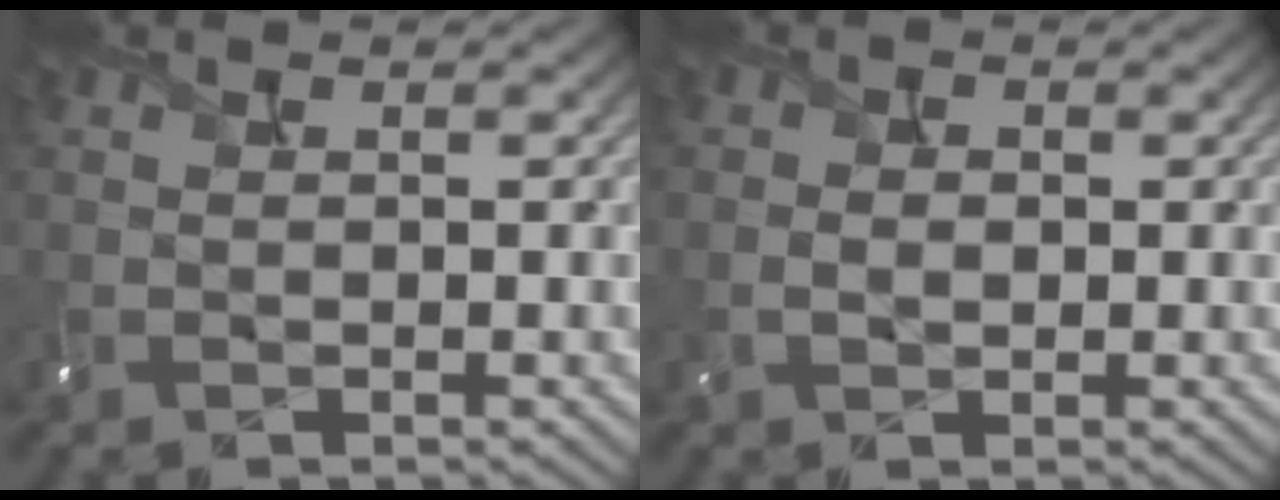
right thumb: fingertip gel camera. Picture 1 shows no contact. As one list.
[{"total": 1.2, "force": [-0.5, 0.9, 0.6], "torque": [-0.015, 0.000, -0.003]}]